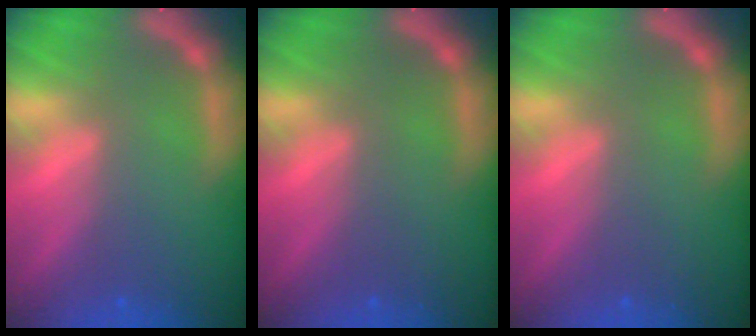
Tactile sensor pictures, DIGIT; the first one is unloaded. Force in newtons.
{"total": 0.0}
{"total": 0.0}